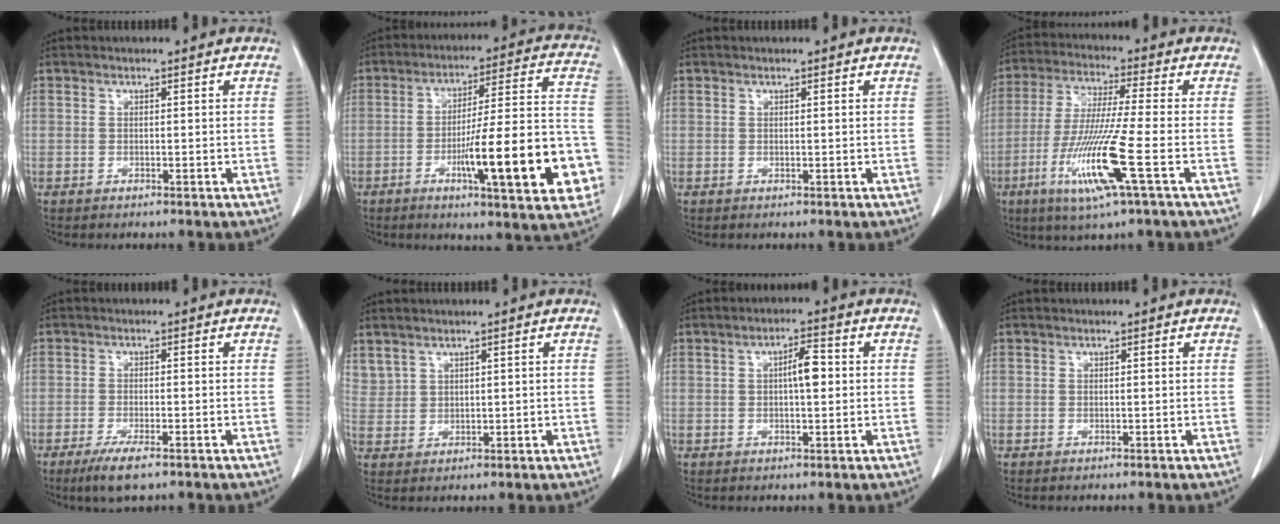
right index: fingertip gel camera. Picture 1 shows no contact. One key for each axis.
{"total": 20.0, "fx": -6.6, "fy": 2.6, "fz": 18.7, "tx": -0.223, "ty": 0.017, "tz": -0.088}
{"total": 0.0}
{"total": 13.1, "fx": -4.8, "fy": -0.7, "fz": 12.2, "tx": -0.251, "ty": -0.028, "tz": -0.096}
{"total": 4.8, "fx": -3.1, "fy": 0.6, "fz": 3.5, "tx": -0.071, "ty": -0.013, "tz": -0.054}
{"total": 3.3, "fx": 2.6, "fy": 2.0, "fz": 0.7, "tx": -0.015, "ty": 0.007, "tz": 0.063}
{"total": 4.0, "fx": 0.4, "fy": 1.0, "fz": 3.8, "tx": -0.064, "ty": 0.006, "tz": 0.003}
{"total": 0.0}